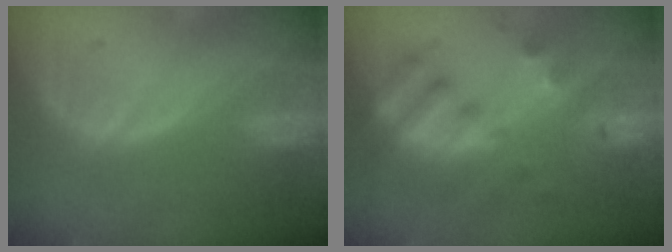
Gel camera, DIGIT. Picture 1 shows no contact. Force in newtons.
{"total": 8.3, "press": 7.3, "slide": 4.1}